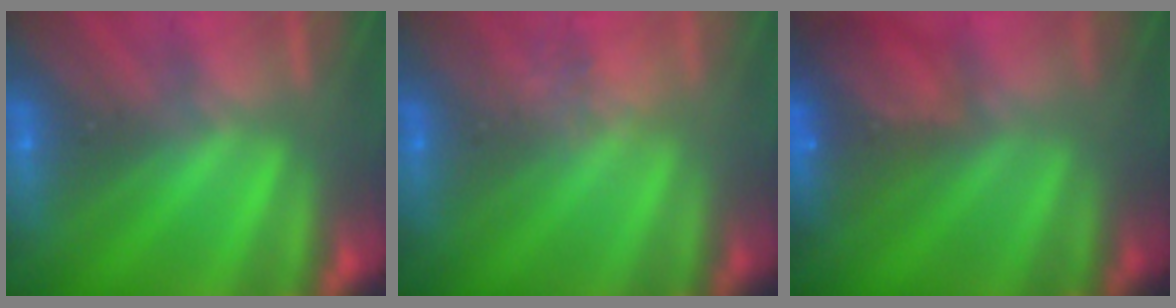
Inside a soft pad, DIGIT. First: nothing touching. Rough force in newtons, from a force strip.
{"total": 2.4}
{"total": 7.8}